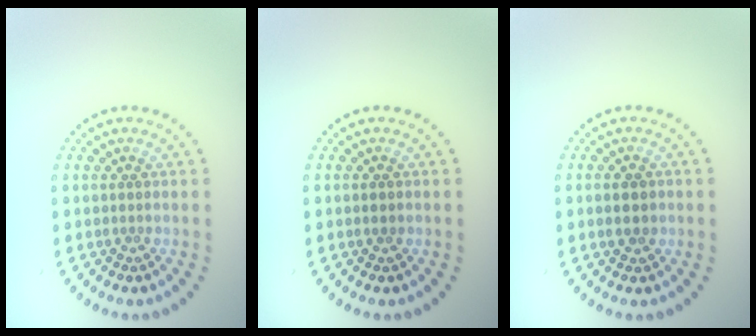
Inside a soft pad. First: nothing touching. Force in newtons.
{"total": 0.9, "press": 0.9, "slide": 0.0}
{"total": 2.7, "press": 2.7, "slide": 0.2}